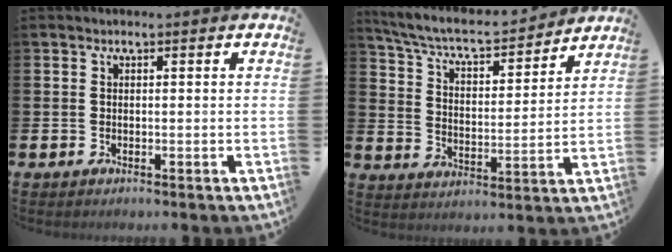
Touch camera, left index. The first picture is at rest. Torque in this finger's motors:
{"motor_torque": [-1.01, -1.12, -1.02, 0.05]}